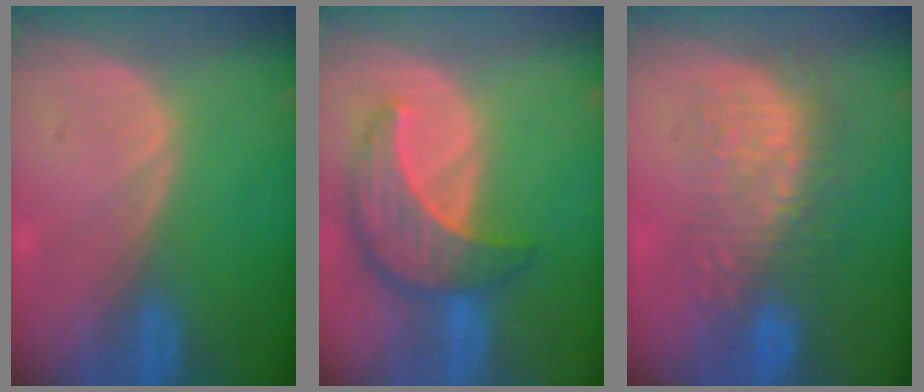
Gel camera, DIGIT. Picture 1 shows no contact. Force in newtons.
{"total": 8.6, "press": 7.8, "slide": 3.6}
{"total": 8.8, "press": 8.4, "slide": 2.4}